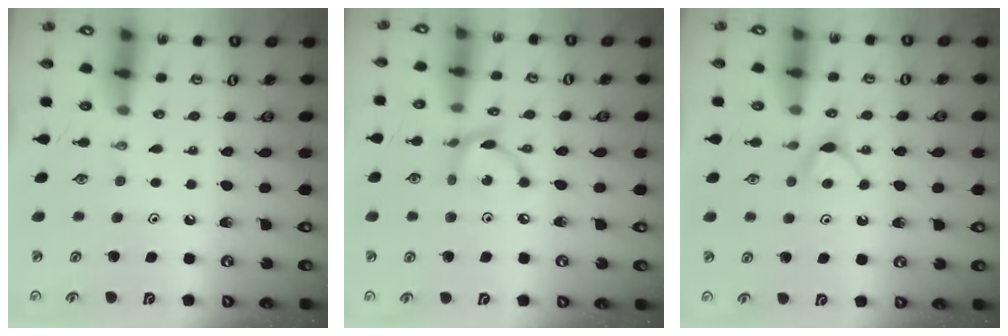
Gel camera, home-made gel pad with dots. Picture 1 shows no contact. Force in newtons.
{"total": 6.7, "press": 6.7, "slide": 0.2}
{"total": 4.5, "press": 4.5, "slide": 0.5}